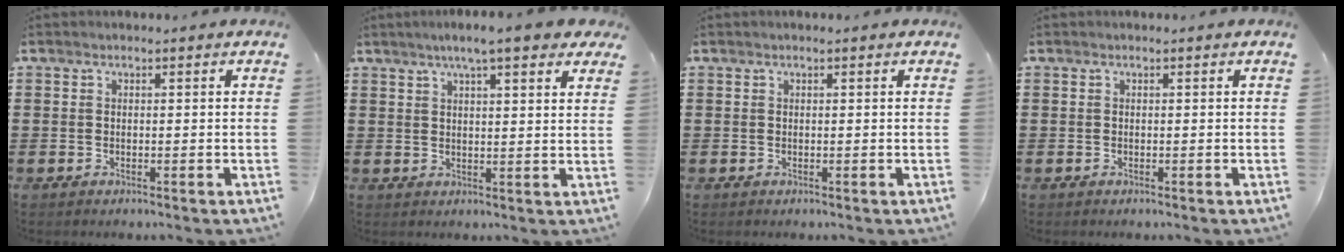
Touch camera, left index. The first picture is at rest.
{"total": 5.5, "force": [4.3, 0.4, 3.5], "torque": [-0.070, -0.002, 0.073]}
{"total": 0.0}
{"total": 0.0}